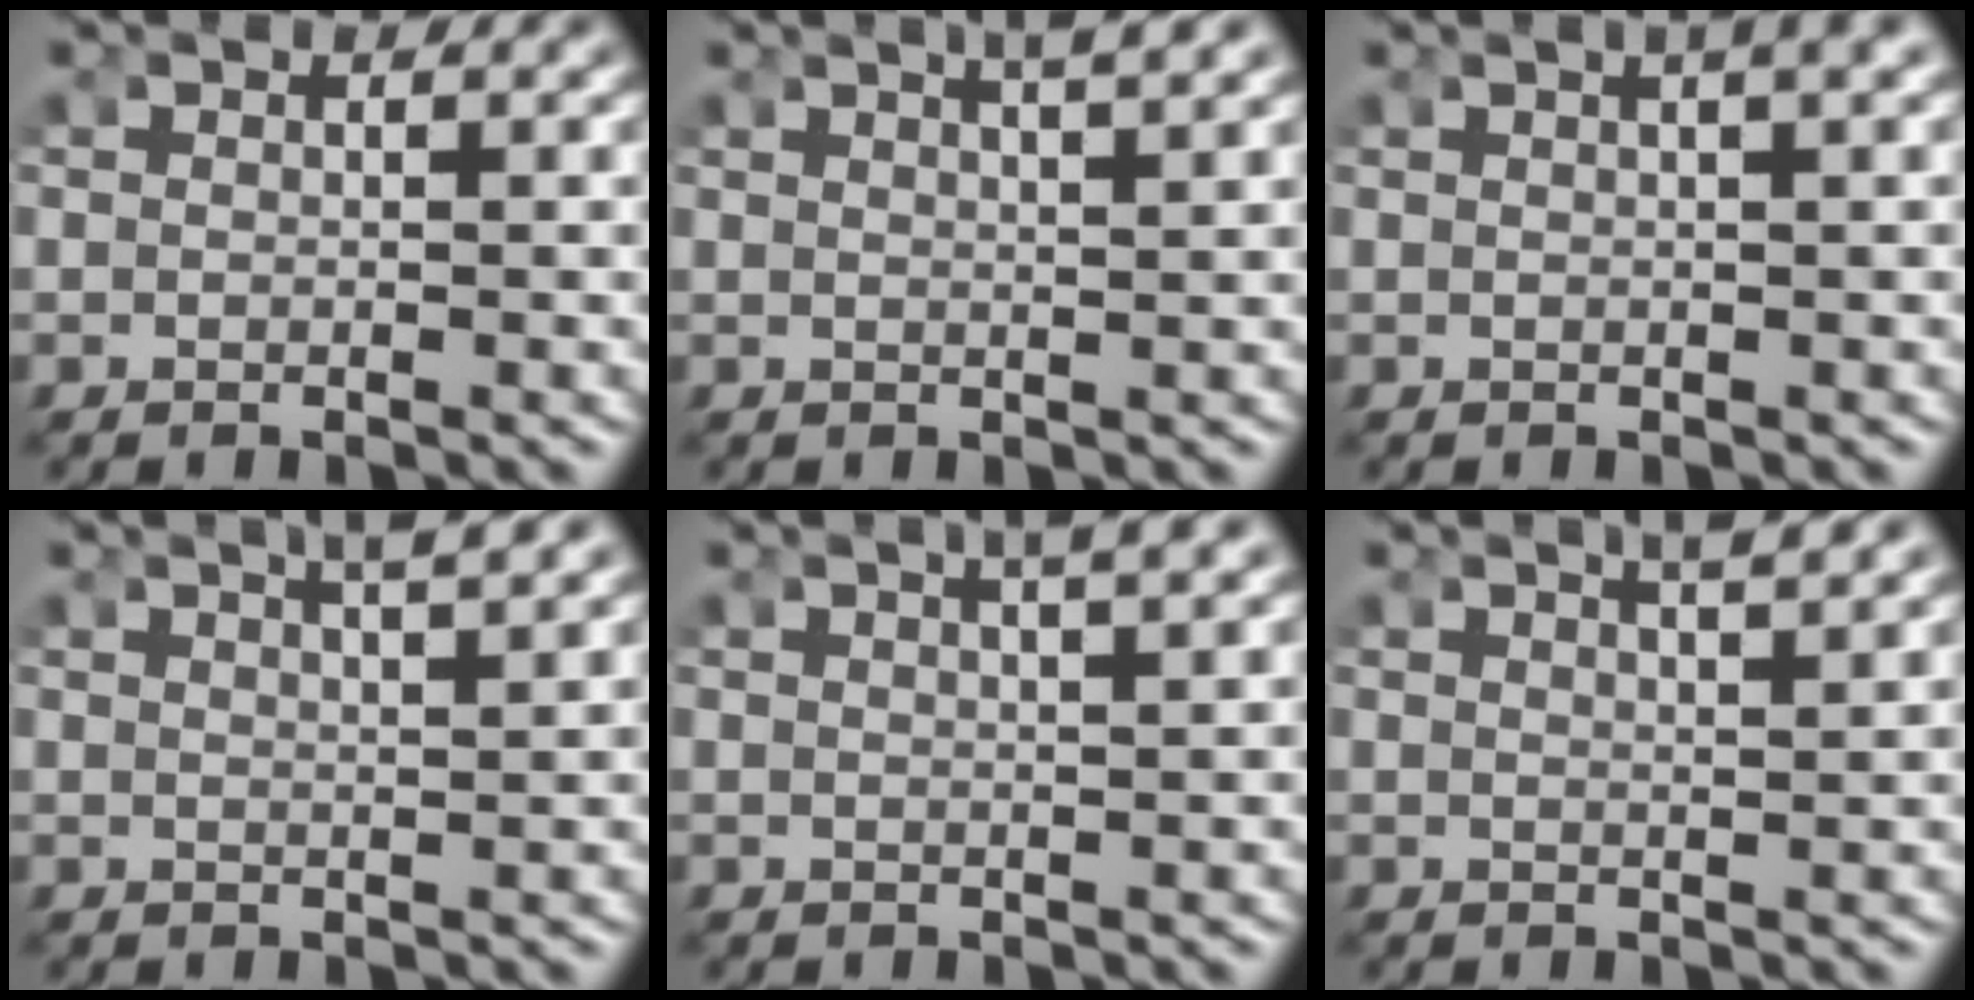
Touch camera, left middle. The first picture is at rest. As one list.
[{"total": 3.5, "force": [2.7, -0.1, 2.3], "torque": [-0.028, 0.004, 0.048]}, {"total": 3.1, "force": [1.6, 0.2, 2.6], "torque": [-0.025, 0.017, 0.023]}, {"total": 4.3, "force": [3.3, 0.3, 2.7], "torque": [-0.034, 0.007, 0.057]}, {"total": 4.2, "force": [2.9, 0.4, 3.0], "torque": [-0.036, 0.011, 0.048]}, {"total": 3.5, "force": [2.8, -0.2, 2.1], "torque": [-0.025, 0.001, 0.051]}]